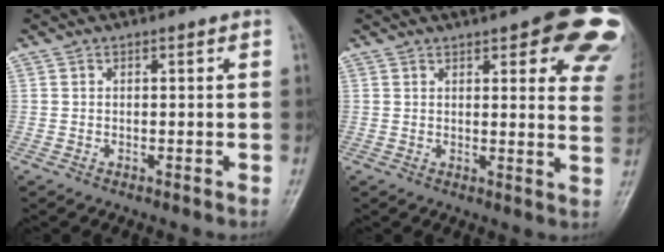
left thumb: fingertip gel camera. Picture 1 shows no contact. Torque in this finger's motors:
{"motor_torque": [0.54, 0.36, 1.84, -0.92, 0.19]}